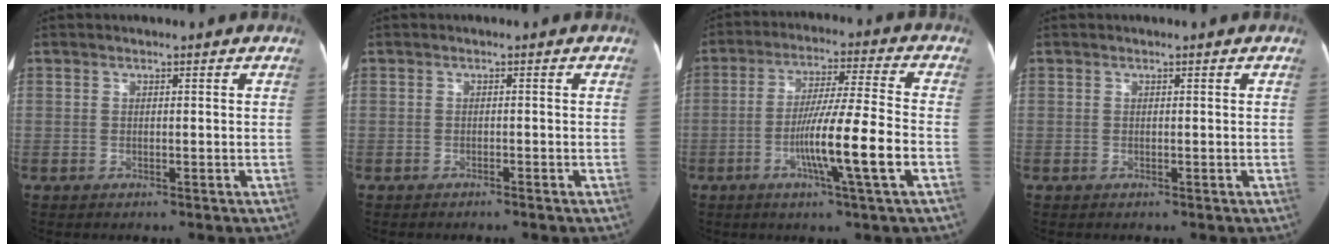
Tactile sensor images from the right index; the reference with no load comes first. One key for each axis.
{"total": 0.7, "fx": -0.6, "fy": 0.1, "fz": 0.2, "tx": -0.010, "ty": 0.000, "tz": -0.011}
{"total": 12.5, "fx": -4.1, "fy": -0.7, "fz": 11.8, "tx": -0.206, "ty": -0.004, "tz": -0.075}
{"total": 0.0}